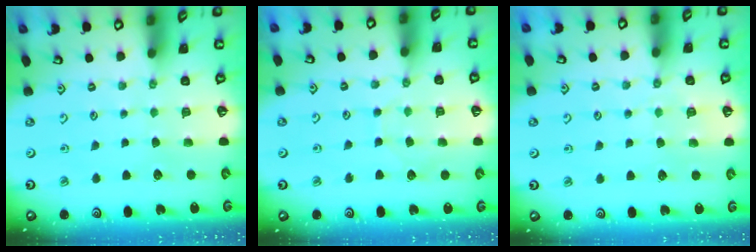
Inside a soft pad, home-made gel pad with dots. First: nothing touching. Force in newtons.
{"total": 4.8, "press": 4.8, "slide": 0.4}
{"total": 2.5, "press": 2.5, "slide": 0.4}